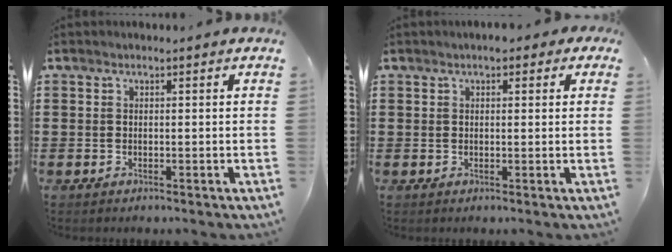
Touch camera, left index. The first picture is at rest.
{"total": 1.8, "force": [1.0, 0.7, 1.2], "torque": [-0.027, 0.007, 0.016]}